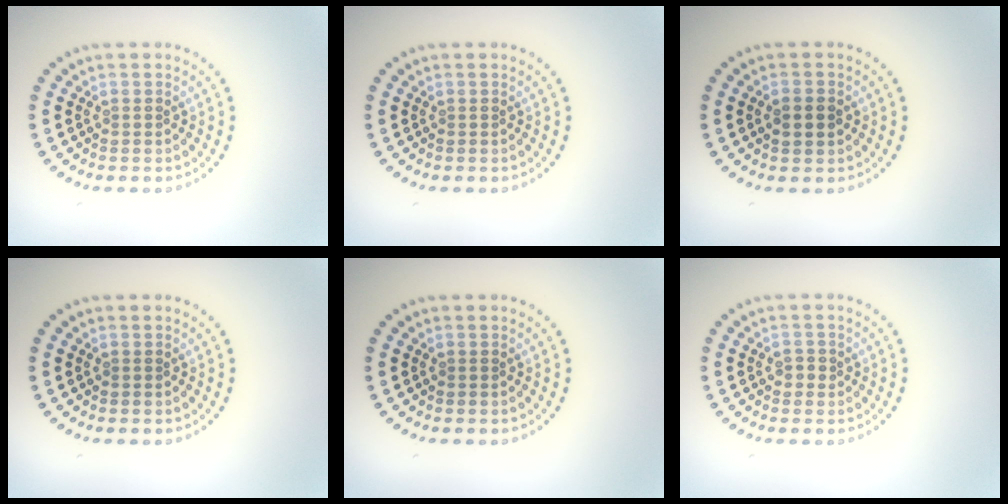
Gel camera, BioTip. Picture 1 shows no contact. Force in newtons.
{"total": 0.0}
{"total": 2.6, "press": 2.6, "slide": 0.3}
{"total": 0.0}
{"total": 0.0}
{"total": 1.1, "press": 1.1, "slide": 0.2}